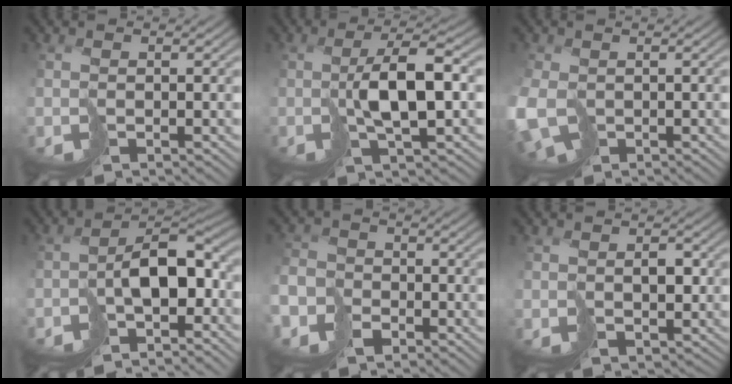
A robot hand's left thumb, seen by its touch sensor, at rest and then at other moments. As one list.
[{"total": 5.5, "force": [0.8, 1.5, 5.2], "torque": [-0.098, 0.010, 0.020]}, {"total": 6.8, "force": [-1.9, 4.6, 4.7], "torque": [-0.131, -0.032, -0.027]}, {"total": 6.9, "force": [-3.1, 3.5, 5.2], "torque": [-0.071, -0.001, -0.054]}, {"total": 6.3, "force": [-3.9, 4.5, 2.0], "torque": [-0.054, -0.023, -0.086]}, {"total": 2.6, "force": [0.8, 1.9, 1.5], "torque": [-0.018, 0.001, 0.026]}]